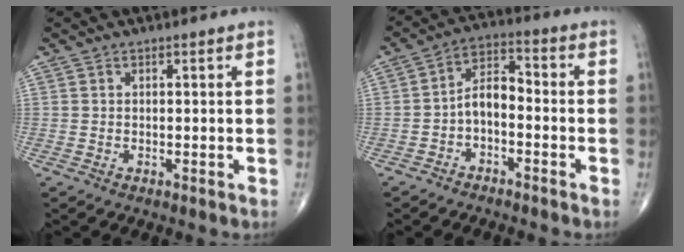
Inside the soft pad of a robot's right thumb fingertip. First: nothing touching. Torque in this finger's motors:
{"motor_torque": [1.04, 1.06, 0.69, -0.33, 0.06]}